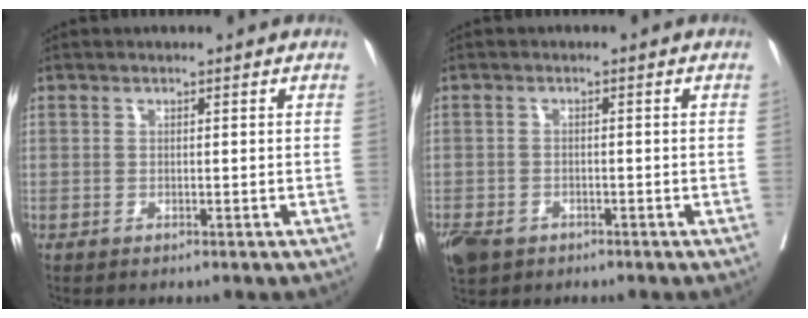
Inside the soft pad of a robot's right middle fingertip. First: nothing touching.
{"total": 6.0, "force": [-3.8, 3.9, 2.5], "torque": [-0.056, -0.006, -0.063]}